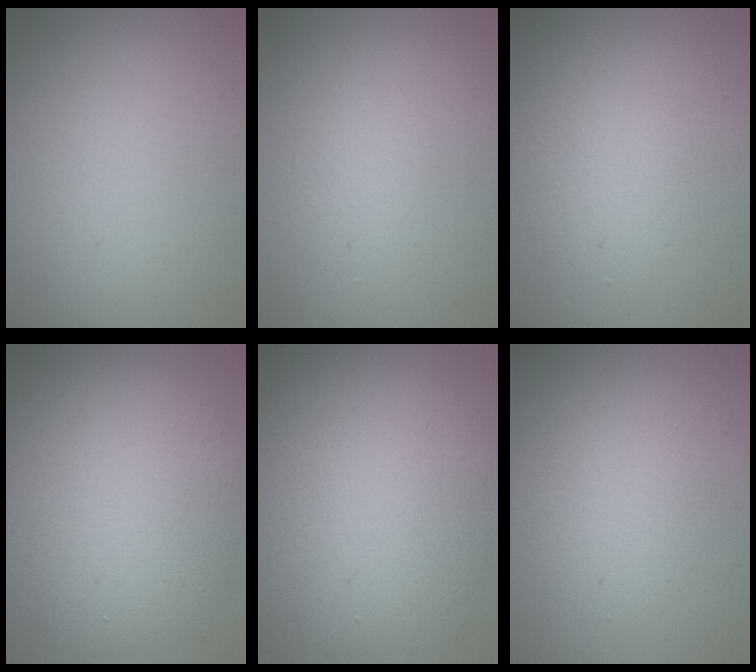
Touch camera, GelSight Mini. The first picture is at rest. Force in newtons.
{"total": 1.4, "press": 1.4, "slide": 0.1}
{"total": 2.3, "press": 2.3, "slide": 0.0}
{"total": 9.4, "press": 9.4, "slide": 0.5}
{"total": 9.9, "press": 9.9, "slide": 0.4}
{"total": 3.1, "press": 3.1, "slide": 0.2}